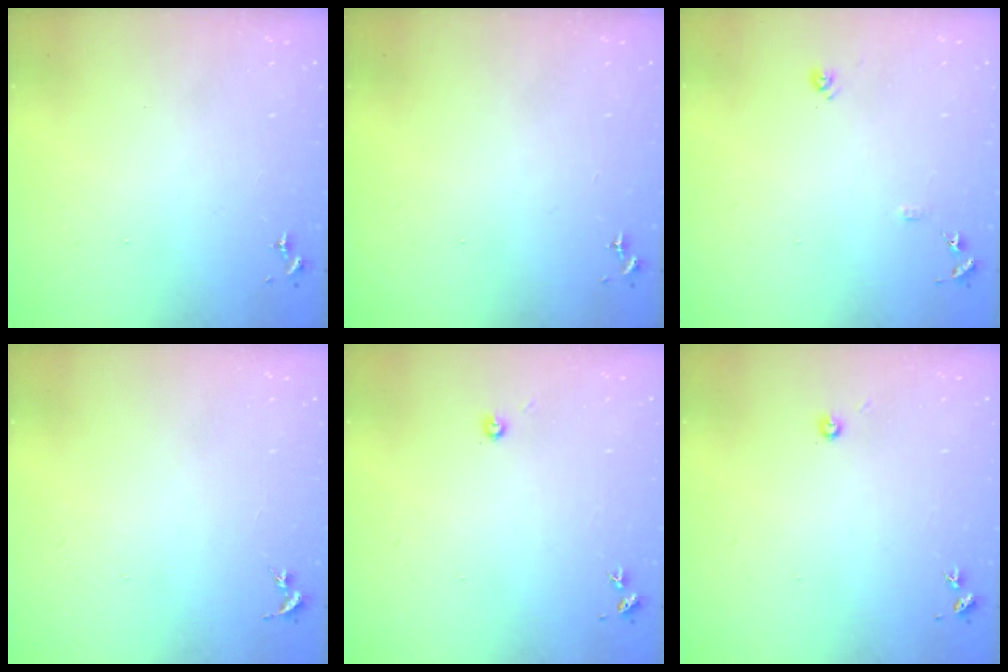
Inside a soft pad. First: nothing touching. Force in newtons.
{"total": 0.0}
{"total": 8.3, "press": 8.3, "slide": 0.7}
{"total": 0.0}
{"total": 2.7, "press": 2.7, "slide": 0.2}
{"total": 2.7, "press": 2.7, "slide": 0.2}